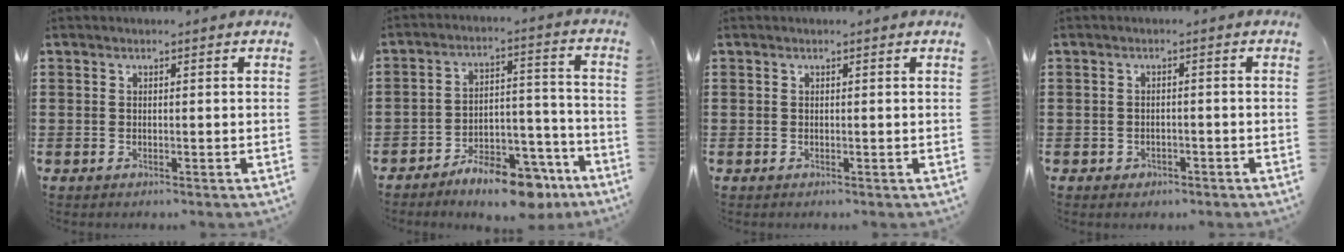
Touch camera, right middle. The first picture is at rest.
{"total": 9.4, "force": [-8.0, 2.6, 4.1], "torque": [-0.052, 0.039, -0.146]}
{"total": 0.0}
{"total": 1.1, "force": [-0.8, 0.7, 0.2], "torque": [-0.007, 0.001, -0.019]}